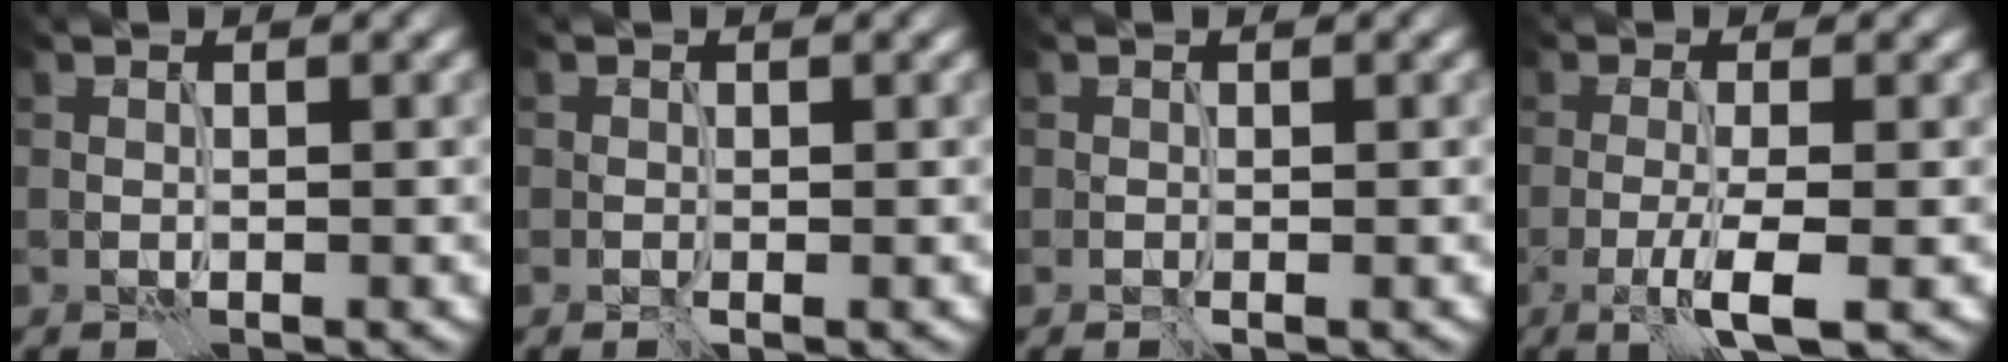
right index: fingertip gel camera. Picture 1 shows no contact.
{"total": 0.0}
{"total": 0.0}
{"total": 3.7, "force": [-1.4, 0.5, 3.4], "torque": [-0.061, -0.004, -0.029]}